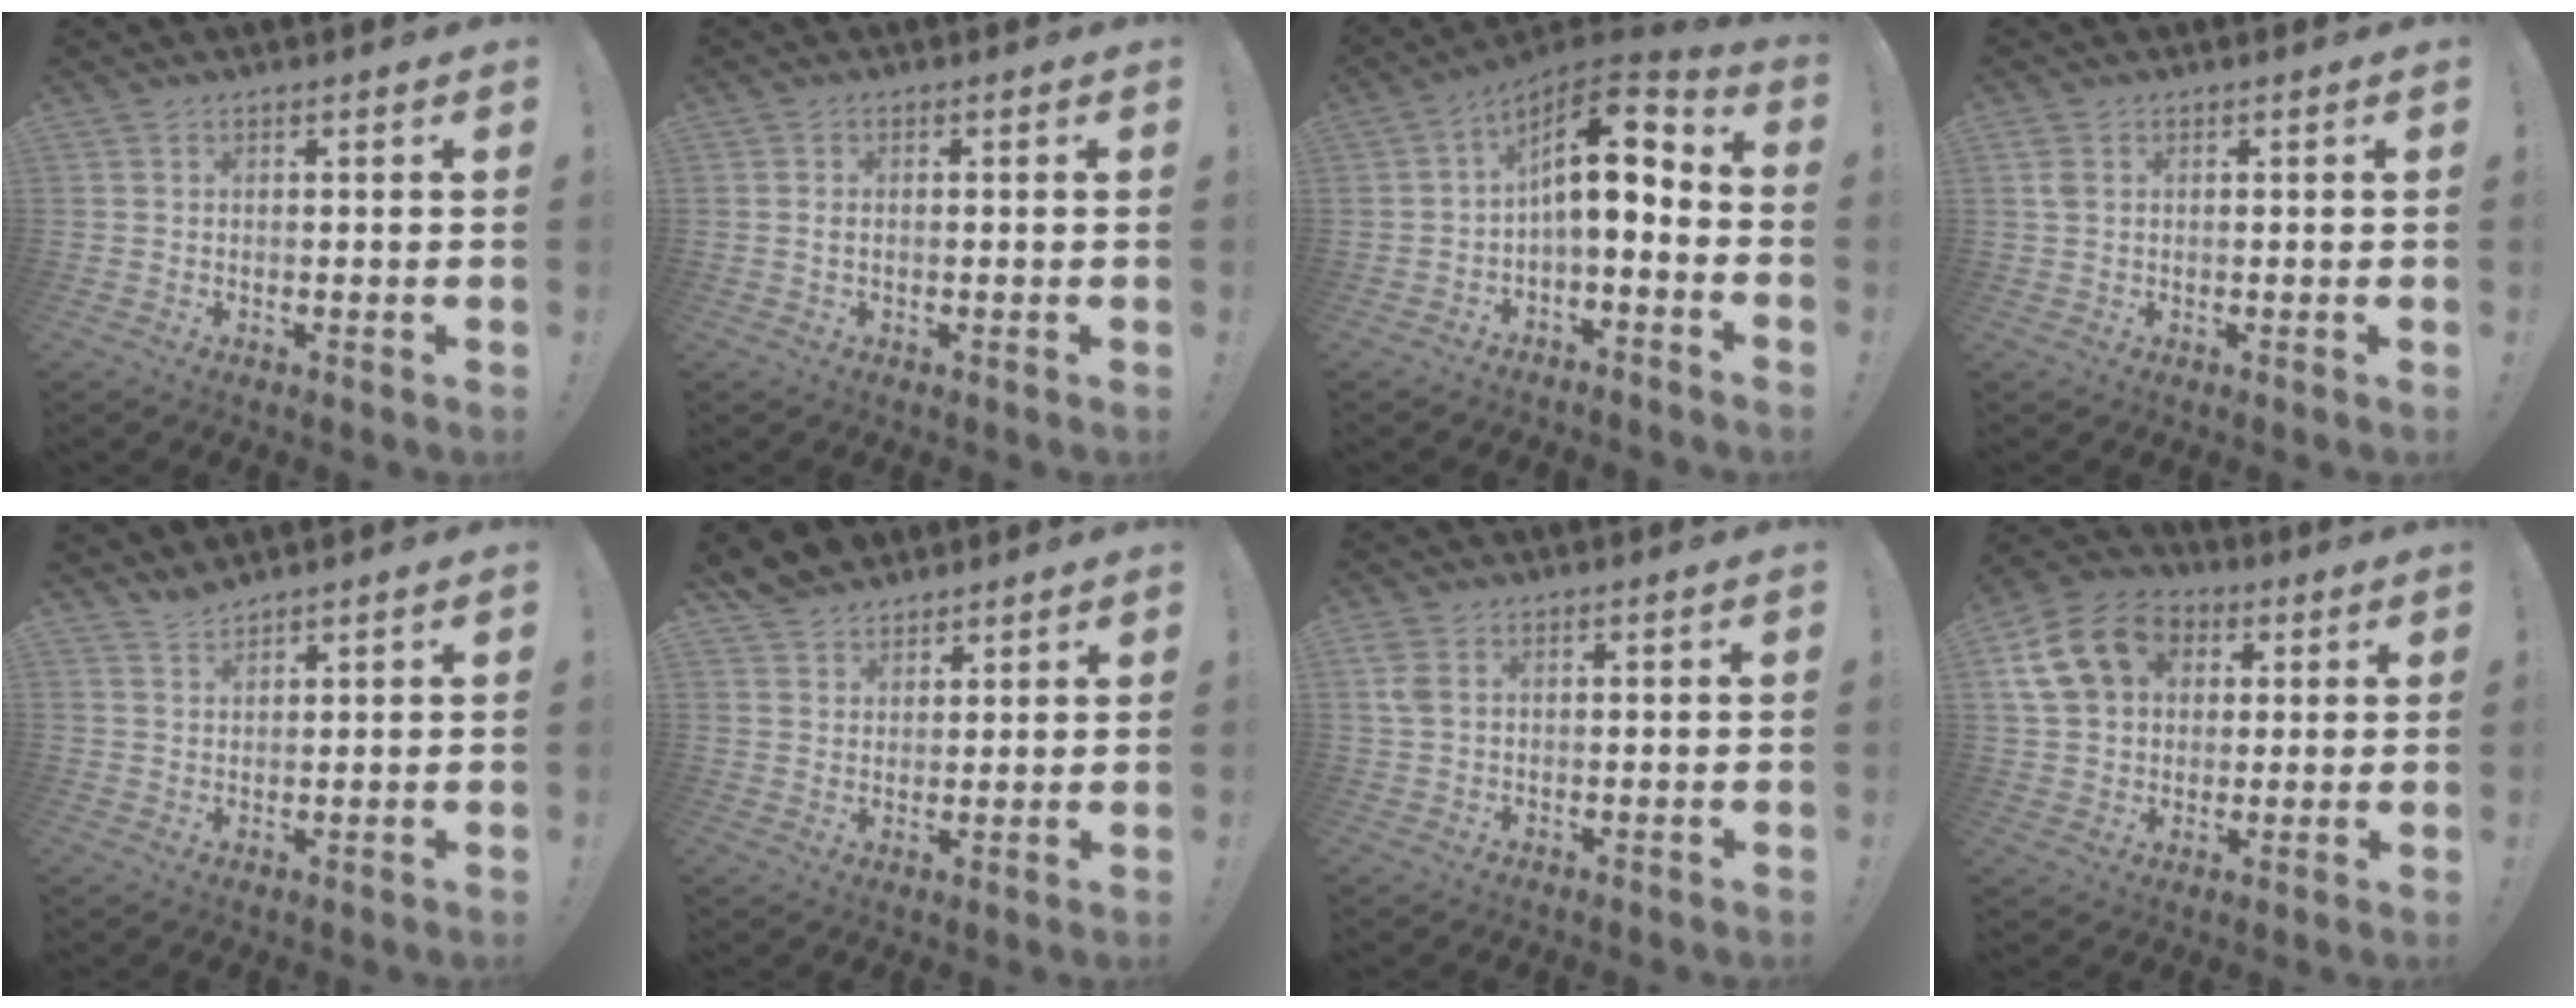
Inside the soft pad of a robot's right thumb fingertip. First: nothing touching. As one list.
[{"total": 1.0, "force": [-0.1, 0.5, 0.9], "torque": [-0.018, 0.004, -0.002]}, {"total": 12.4, "force": [1.6, 5.6, 11.0], "torque": [-0.183, -0.004, 0.026]}, {"total": 2.0, "force": [0.7, 1.4, 1.3], "torque": [-0.021, 0.004, 0.013]}, {"total": 3.2, "force": [3.0, 0.4, 0.8], "torque": [-0.013, -0.019, 0.056]}, {"total": 6.1, "force": [5.0, 3.4, 0.4], "torque": [-0.016, -0.034, 0.102]}, {"total": 3.4, "force": [1.3, 2.0, 2.4], "torque": [-0.050, -0.001, 0.023]}, {"total": 17.2, "force": [5.7, 13.6, 8.8], "torque": [-0.136, -0.008, 0.115]}]